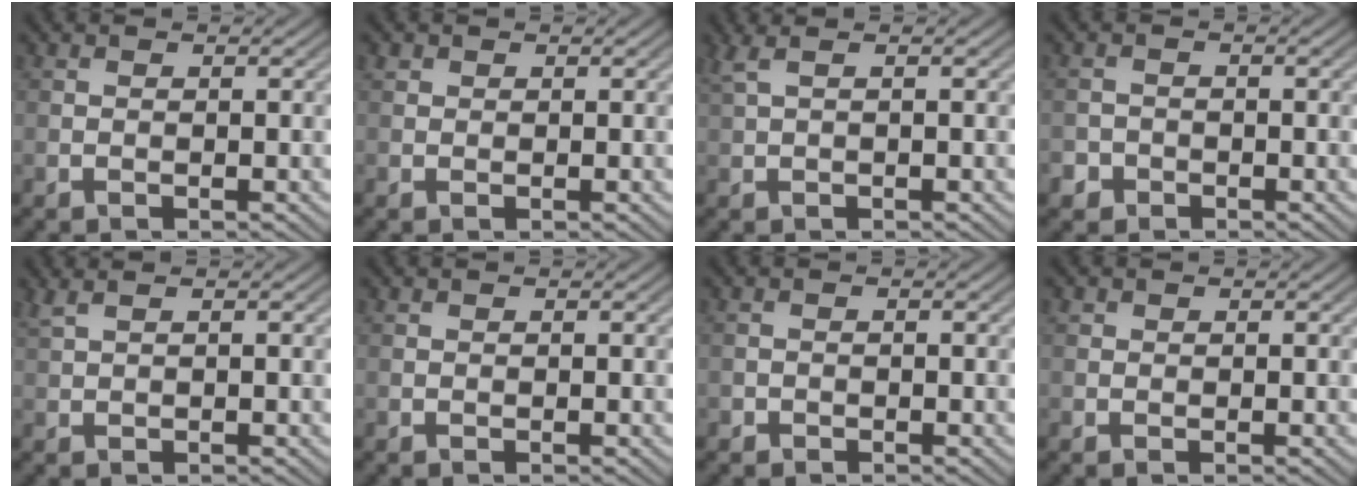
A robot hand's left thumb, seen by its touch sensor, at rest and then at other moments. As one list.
[{"total": 0.9, "force": [0.5, 0.7, 0.1], "torque": [-0.001, 0.000, 0.009]}, {"total": 2.3, "force": [1.1, 0.6, 1.9], "torque": [-0.044, 0.011, 0.020]}, {"total": 1.9, "force": [-1.2, 1.4, 0.3], "torque": [-0.004, -0.001, -0.028]}, {"total": 1.6, "force": [1.2, 0.2, 1.0], "torque": [-0.029, 0.009, 0.028]}, {"total": 0.0}, {"total": 0.6, "force": [-0.4, 0.5, 0.0], "torque": [0.003, -0.002, -0.009]}, {"total": 0.7, "force": [0.3, 0.6, 0.1], "torque": [0.002, -0.003, 0.003]}]